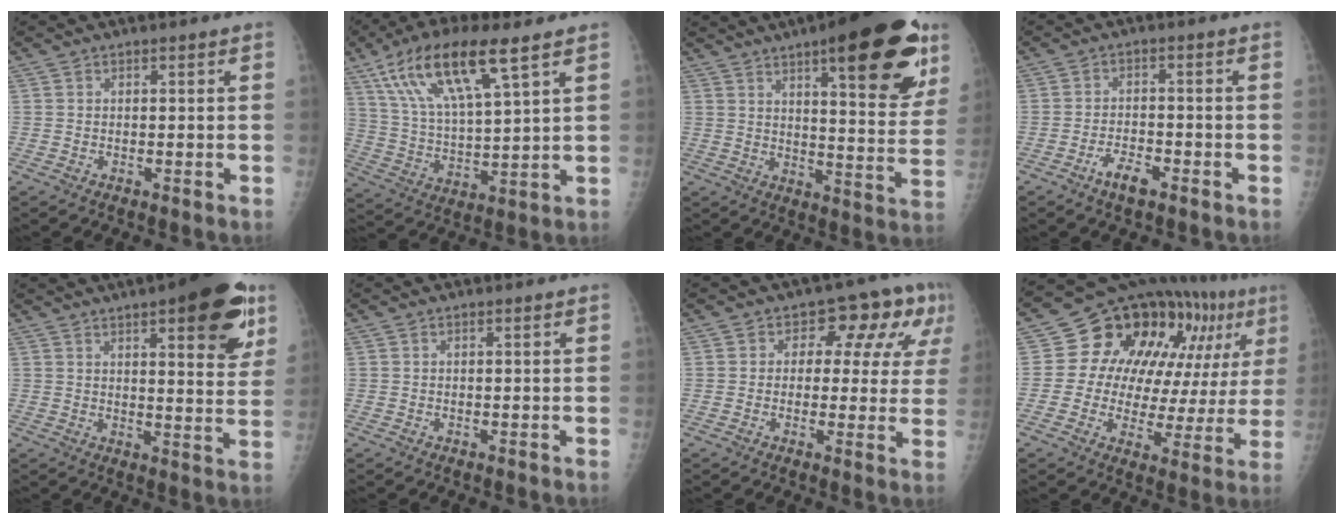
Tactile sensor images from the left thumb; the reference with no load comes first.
{"total": 17.4, "force": [9.4, 4.8, 13.8], "torque": [-0.258, -0.021, 0.182]}
{"total": 24.3, "force": [13.2, 7.0, 19.2], "torque": [-0.225, -0.043, 0.180]}
{"total": 4.3, "force": [-2.8, 1.6, 2.8], "torque": [-0.051, 0.017, -0.050]}
{"total": 17.6, "force": [9.1, 5.5, 14.0], "torque": [-0.146, -0.032, 0.116]}
{"total": 0.0}
{"total": 10.8, "force": [3.8, 6.6, 7.7], "torque": [-0.037, 0.011, 0.039]}
{"total": 22.8, "force": [8.3, 12.3, 17.3], "torque": [-0.187, 0.015, 0.116]}